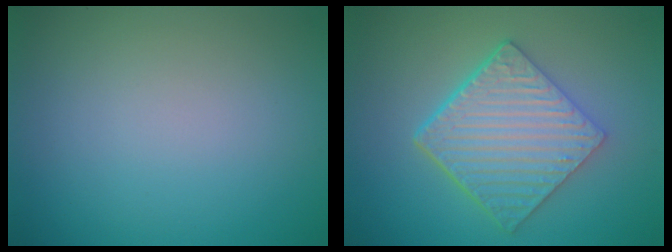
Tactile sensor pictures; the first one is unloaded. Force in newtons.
{"total": 6.4, "press": 4.6, "slide": 4.4}